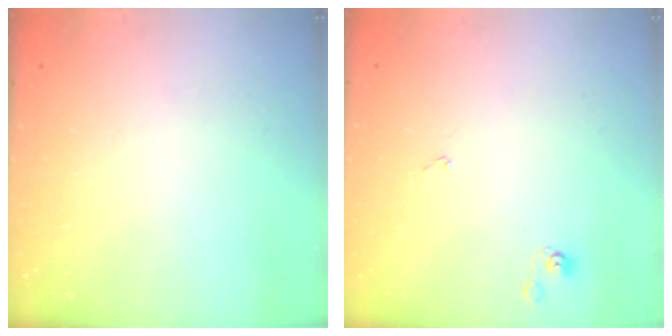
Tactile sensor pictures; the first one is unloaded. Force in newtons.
{"total": 0.0}